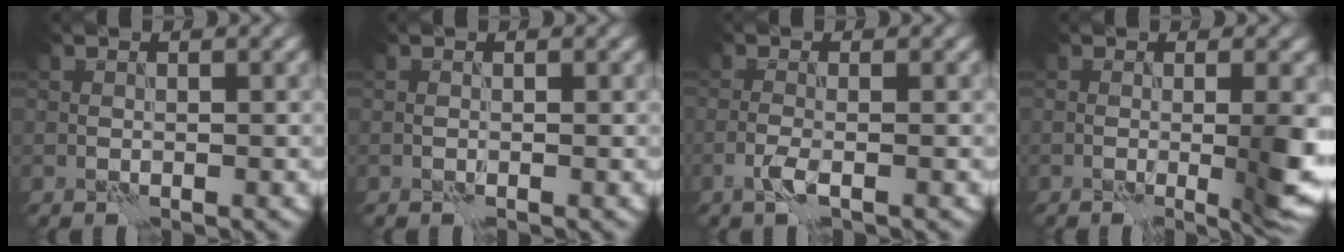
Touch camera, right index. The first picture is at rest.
{"total": 0.0}
{"total": 1.4, "force": [-0.7, -0.1, 1.2], "torque": [-0.030, 0.000, -0.017]}
{"total": 4.7, "force": [-0.6, 0.6, 4.6], "torque": [-0.063, -0.012, -0.002]}